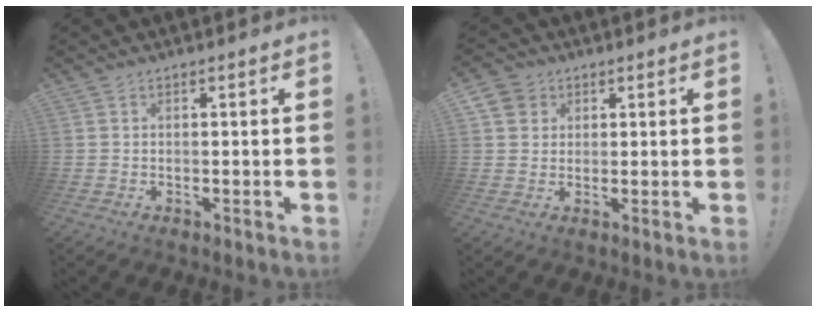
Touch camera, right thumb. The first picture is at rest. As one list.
[{"total": 5.4, "force": [2.7, 4.6, 1.1], "torque": [-0.019, -0.011, 0.052]}]